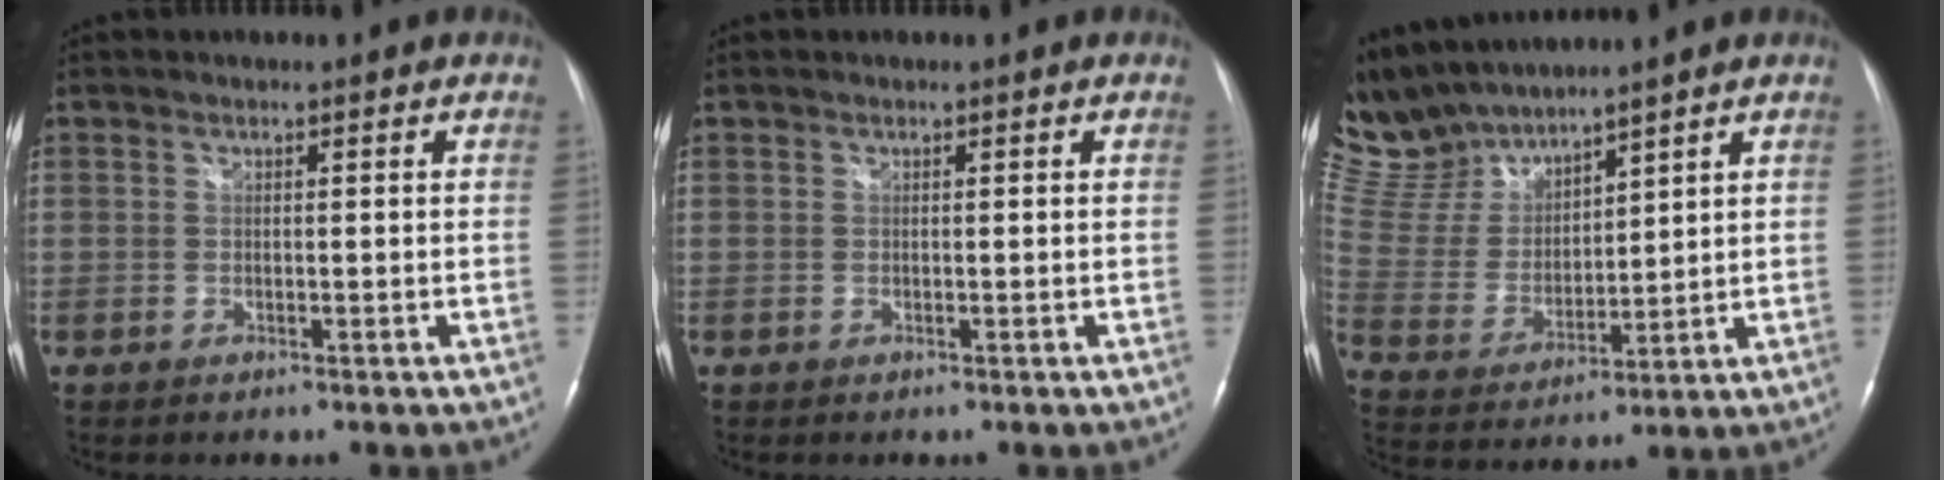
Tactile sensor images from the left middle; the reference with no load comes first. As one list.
[{"total": 0.0}, {"total": 12.7, "force": [12.1, 2.5, 2.7], "torque": [-0.078, 0.011, 0.262]}]